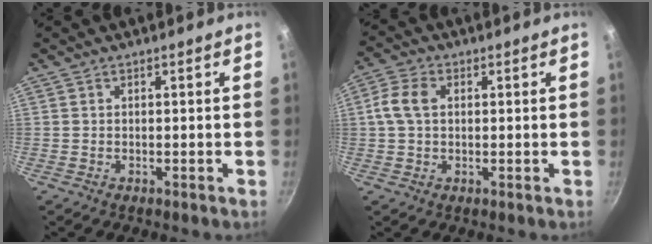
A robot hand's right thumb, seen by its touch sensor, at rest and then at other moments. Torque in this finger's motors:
{"motor_torque": [-0.12, 0.18, 0.01, -0.04, 0.03]}